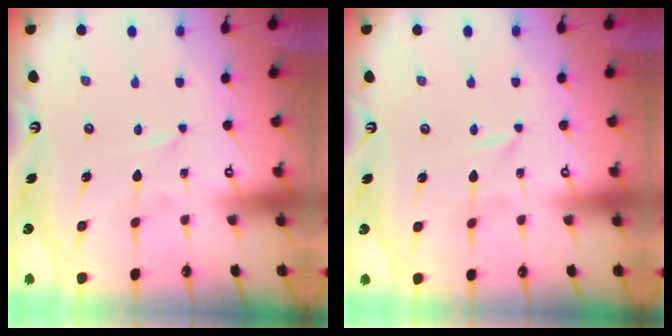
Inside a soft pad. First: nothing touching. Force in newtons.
{"total": 0.0}